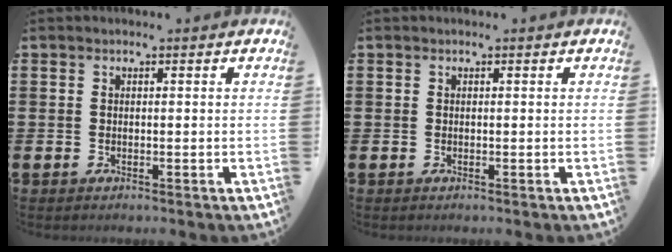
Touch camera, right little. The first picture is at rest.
{"total": 0.0}